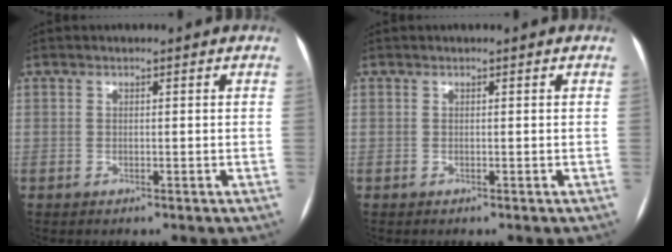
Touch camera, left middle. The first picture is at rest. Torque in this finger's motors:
{"motor_torque": [0.03, 0.03, 0.00, 0.01]}